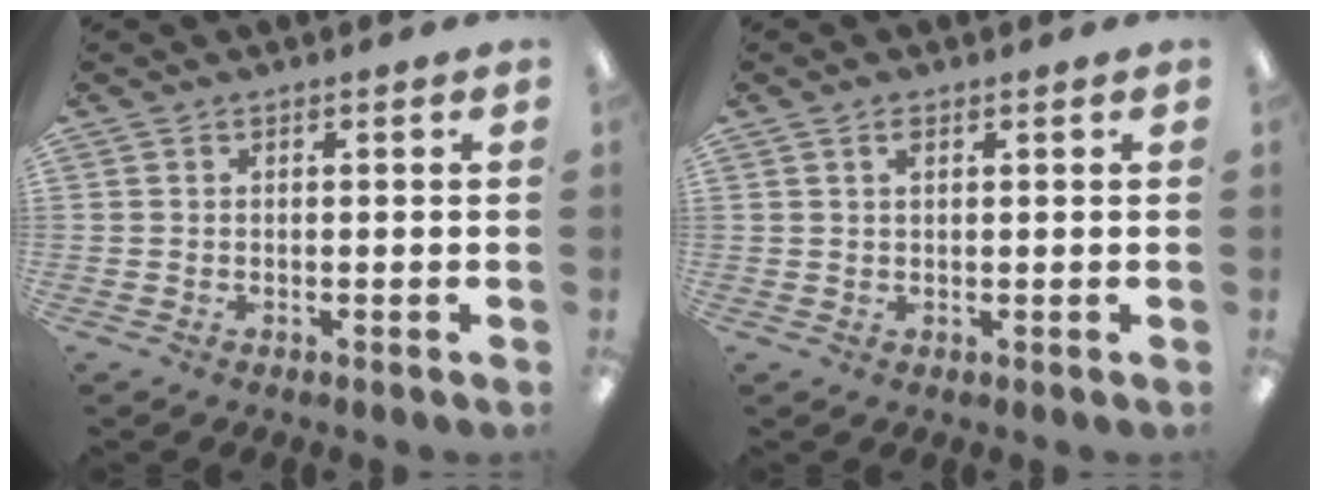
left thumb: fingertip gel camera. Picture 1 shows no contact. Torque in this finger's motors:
{"motor_torque": [-0.32, -0.18, 0.01, 0.04, 0.02]}